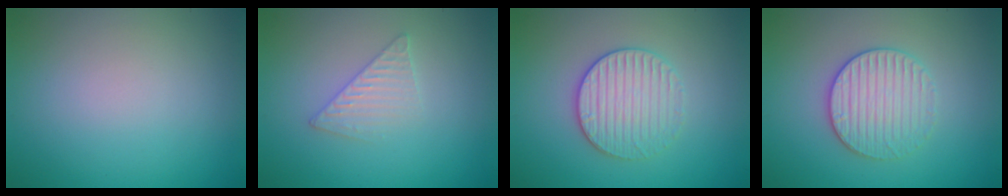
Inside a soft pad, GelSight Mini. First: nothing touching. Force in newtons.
{"total": 2.0, "press": 2.0, "slide": 0.2}
{"total": 3.4, "press": 3.2, "slide": 1.1}
{"total": 3.4, "press": 3.2, "slide": 1.1}